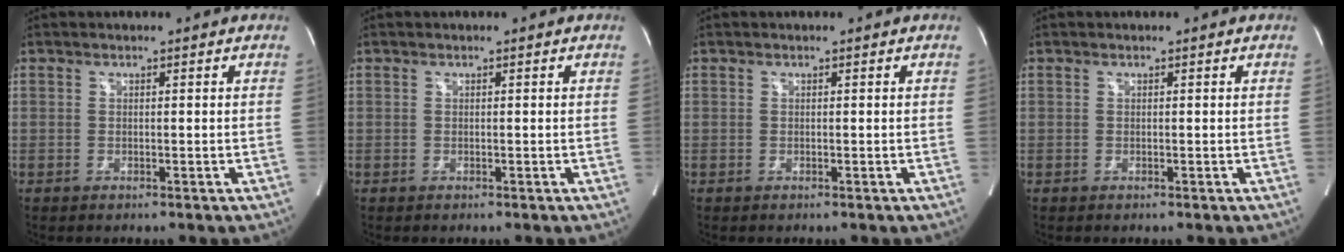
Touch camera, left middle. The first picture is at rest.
{"total": 0.0}
{"total": 0.0}
{"total": 0.0}